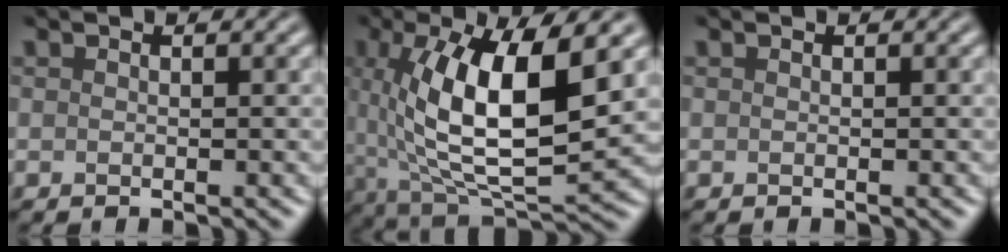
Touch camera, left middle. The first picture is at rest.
{"total": 11.6, "force": [1.6, 4.3, 10.6], "torque": [-0.184, -0.006, 0.029]}
{"total": 0.0}